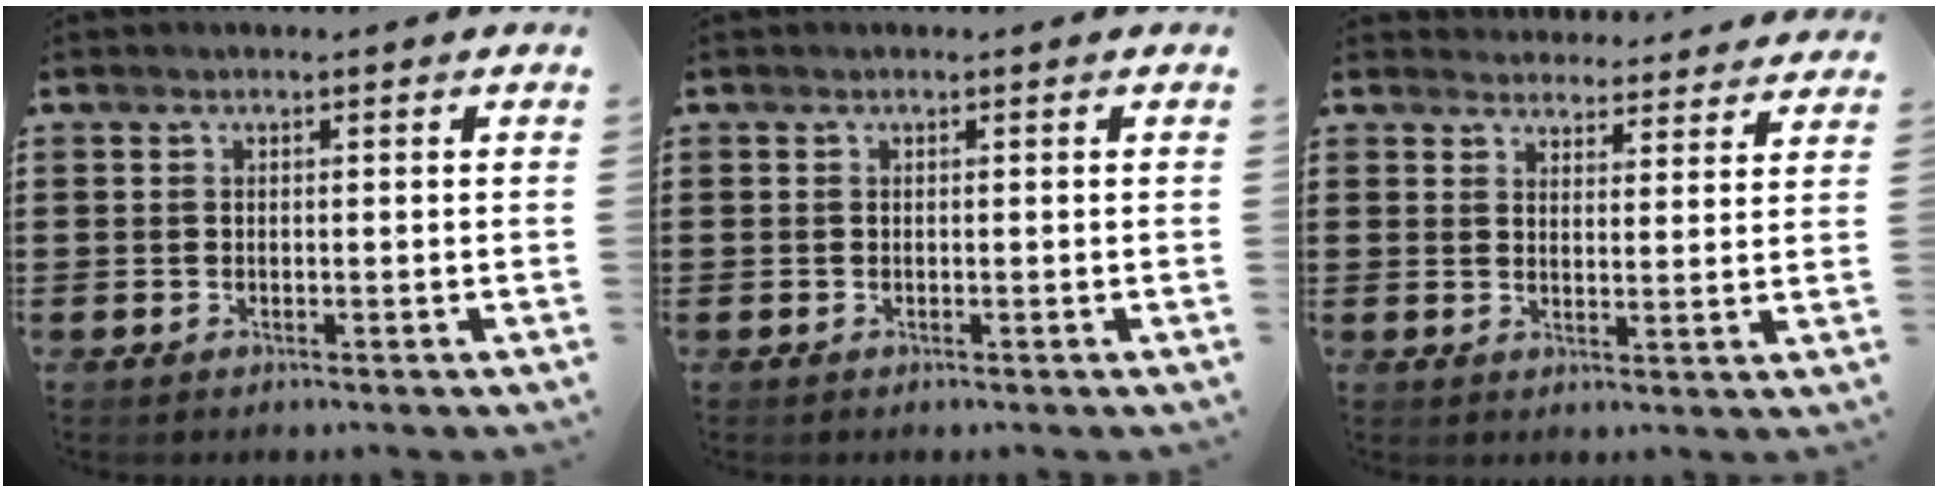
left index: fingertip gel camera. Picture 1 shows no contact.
{"total": 0.0}
{"total": 4.0, "force": [4.0, 0.3, 0.0], "torque": [-0.007, -0.023, 0.070]}